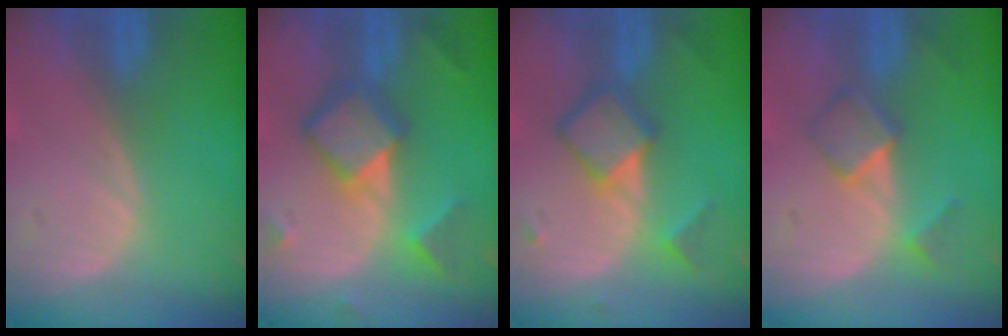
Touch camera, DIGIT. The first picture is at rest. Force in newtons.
{"total": 7.7, "press": 7.6, "slide": 0.6}
{"total": 6.2, "press": 6.2, "slide": 0.3}
{"total": 5.1, "press": 4.4, "slide": 2.6}